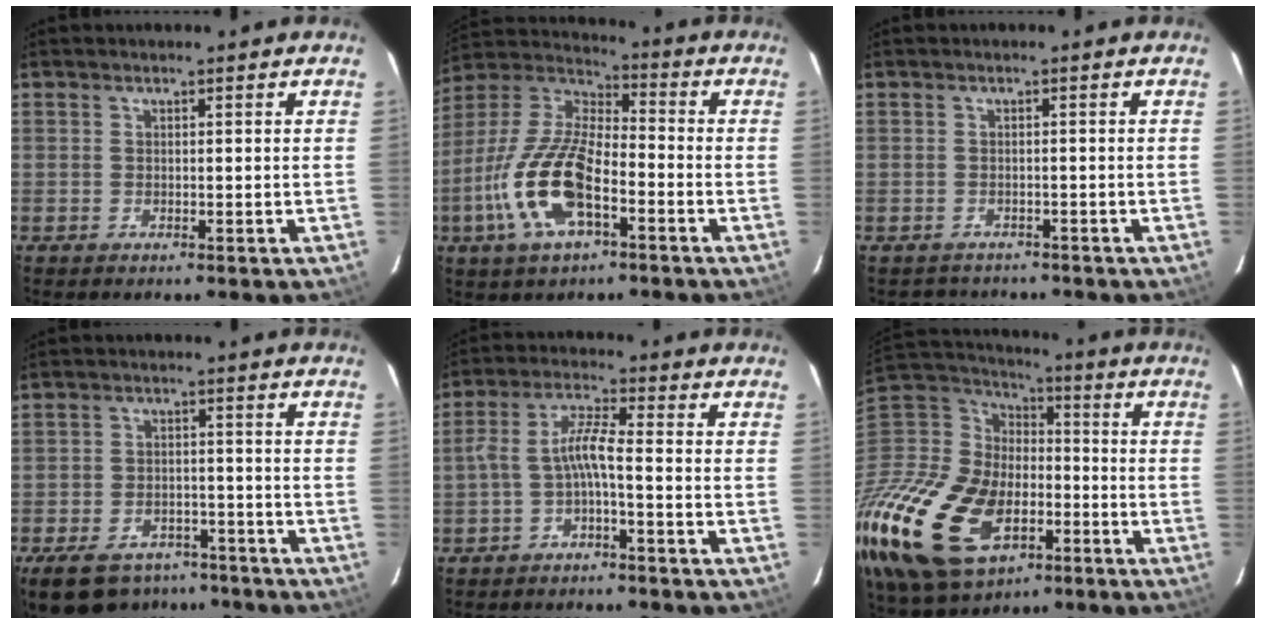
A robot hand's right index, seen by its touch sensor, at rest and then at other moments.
{"total": 16.8, "force": [-6.5, 6.7, 13.9], "torque": [-0.297, -0.008, -0.130]}
{"total": 3.4, "force": [-3.0, 1.6, 0.1], "torque": [-0.004, 0.003, -0.039]}
{"total": 15.4, "force": [-11.4, 8.0, 6.5], "torque": [-0.162, 0.002, -0.162]}
{"total": 5.3, "force": [-2.4, 0.5, 4.7], "torque": [-0.115, 0.015, -0.045]}
{"total": 35.5, "force": [-14.8, 22.7, 22.9], "torque": [-0.556, -0.037, -0.243]}